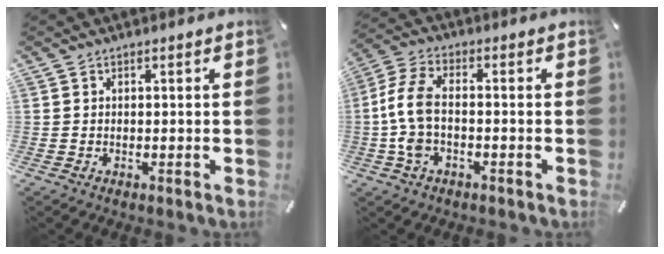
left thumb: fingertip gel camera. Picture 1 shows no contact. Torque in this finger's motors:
{"motor_torque": [-0.22, 0.96, 1.09, -0.09, 0.42]}